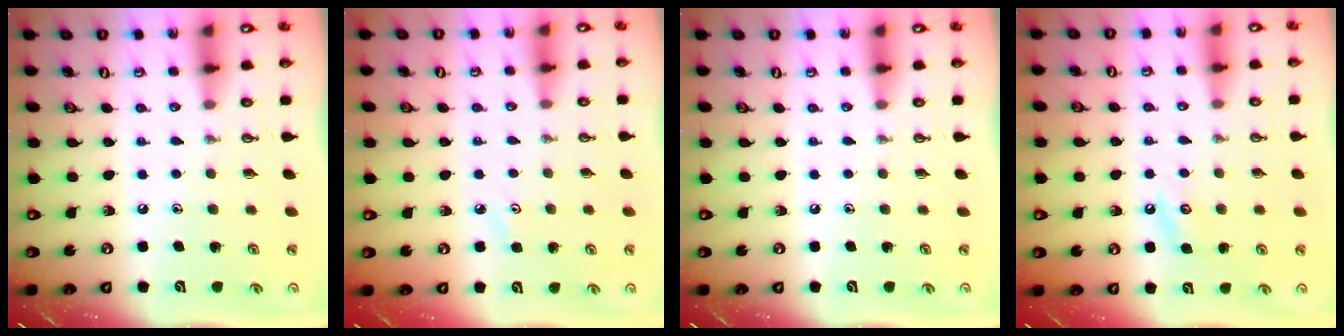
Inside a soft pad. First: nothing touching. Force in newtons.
{"total": 2.6, "press": 2.6, "slide": 0.5}
{"total": 0.0}
{"total": 3.4, "press": 3.3, "slide": 0.4}